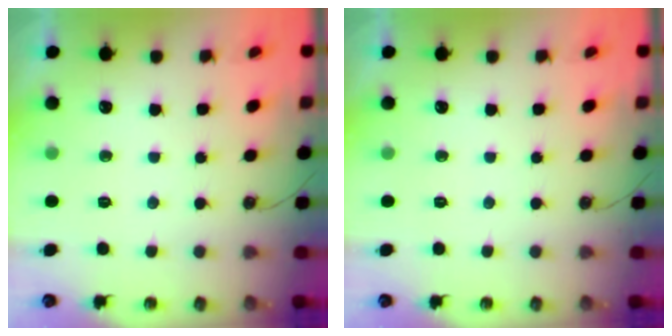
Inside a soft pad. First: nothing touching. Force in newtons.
{"total": 0.0}